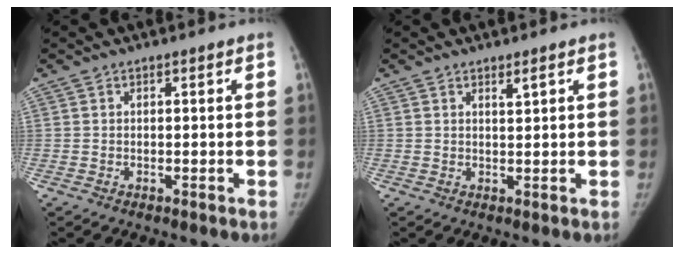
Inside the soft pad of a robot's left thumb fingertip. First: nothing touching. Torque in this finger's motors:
{"motor_torque": [0.40, -0.02, -0.14, -0.28, 0.12]}